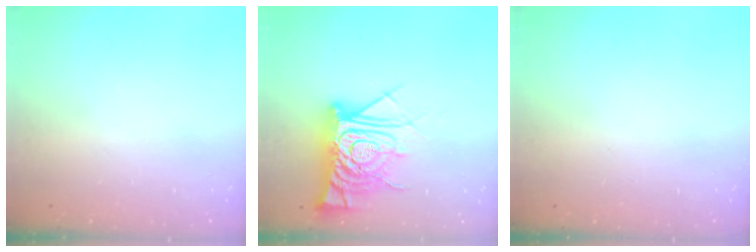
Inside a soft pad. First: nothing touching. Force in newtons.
{"total": 15.3, "press": 15.2, "slide": 1.3}
{"total": 0.0}